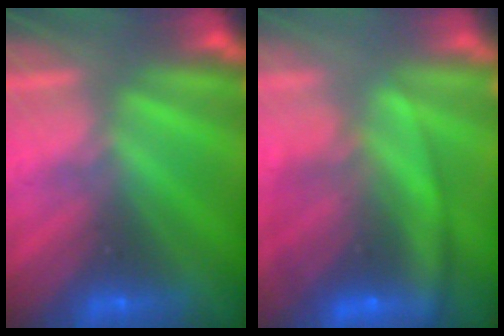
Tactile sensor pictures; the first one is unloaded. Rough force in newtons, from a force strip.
{"total": 8.2}